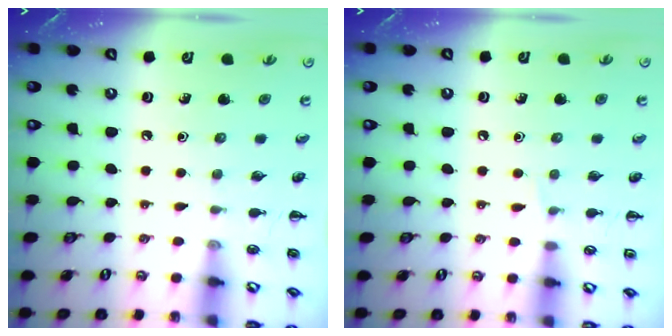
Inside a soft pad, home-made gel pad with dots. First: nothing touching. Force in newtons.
{"total": 3.4, "press": 3.2, "slide": 1.1}